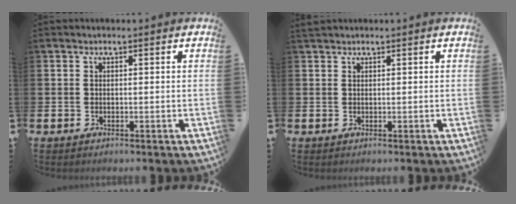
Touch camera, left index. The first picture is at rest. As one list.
[{"total": 1.1, "force": [1.0, 0.3, 0.1], "torque": [-0.001, 0.002, 0.019]}]